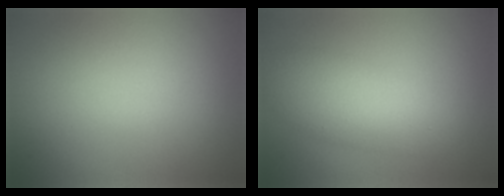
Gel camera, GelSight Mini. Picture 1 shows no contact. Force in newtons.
{"total": 4.4, "press": 4.4, "slide": 0.1}